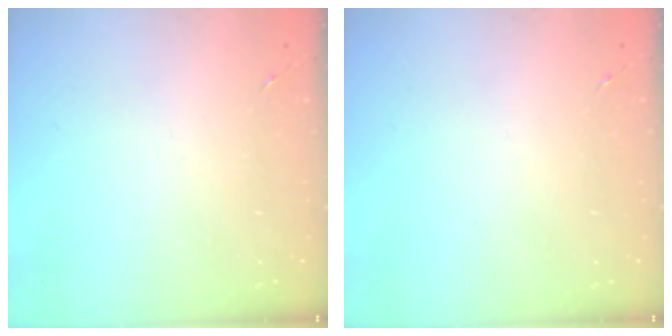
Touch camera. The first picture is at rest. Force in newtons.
{"total": 0.0}